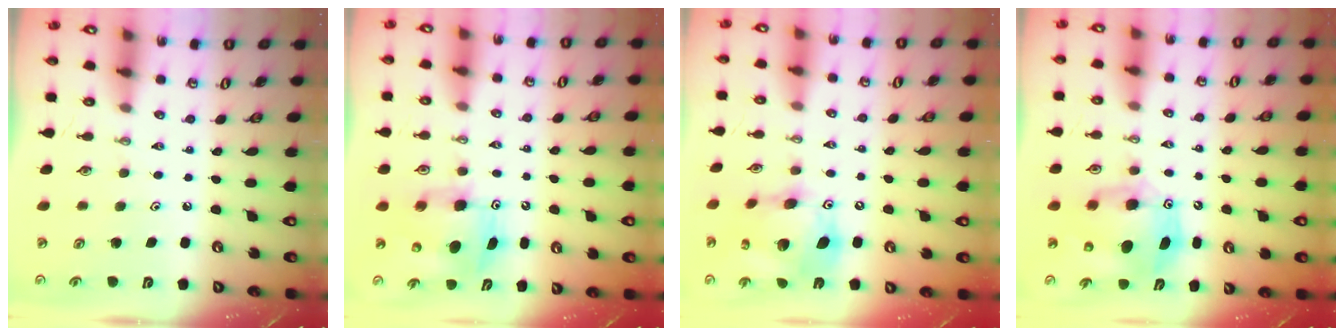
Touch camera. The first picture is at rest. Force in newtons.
{"total": 6.8, "press": 6.5, "slide": 1.9}
{"total": 16.5, "press": 16.4, "slide": 2.0}
{"total": 9.4, "press": 9.1, "slide": 2.4}